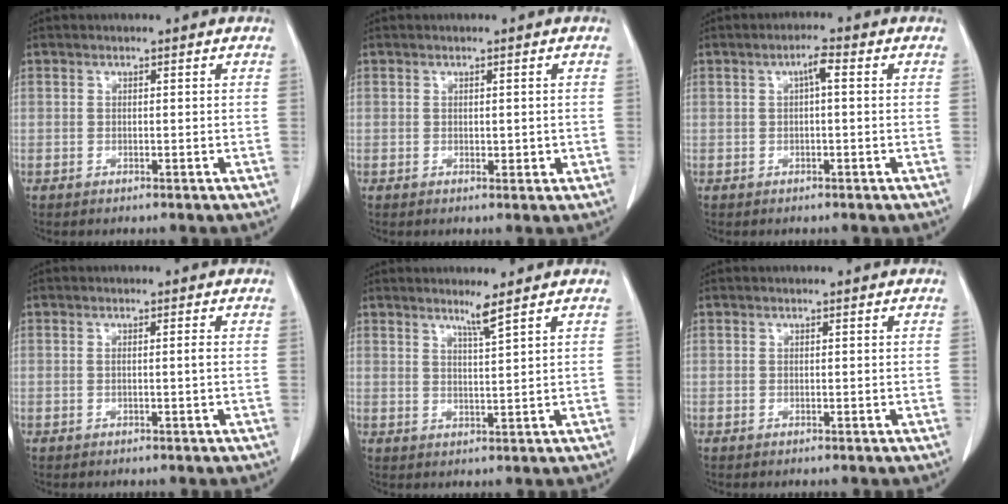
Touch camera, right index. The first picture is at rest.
{"total": 1.5, "force": [-0.1, 0.8, 1.2], "torque": [-0.014, -0.002, 0.003]}
{"total": 2.3, "force": [0.5, 0.3, 2.2], "torque": [-0.040, 0.006, 0.007]}
{"total": 0.8, "force": [-0.1, -0.3, 0.8], "torque": [-0.010, -0.001, -0.002]}
{"total": 2.7, "force": [2.0, -1.0, 1.5], "torque": [-0.029, -0.012, 0.039]}
{"total": 0.0}